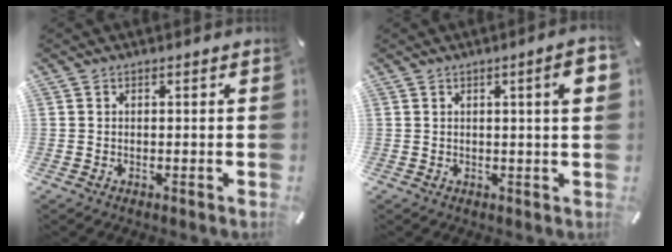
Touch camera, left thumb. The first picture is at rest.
{"total": 5.8, "force": [1.3, 0.5, 5.6], "torque": [-0.088, -0.006, 0.016]}